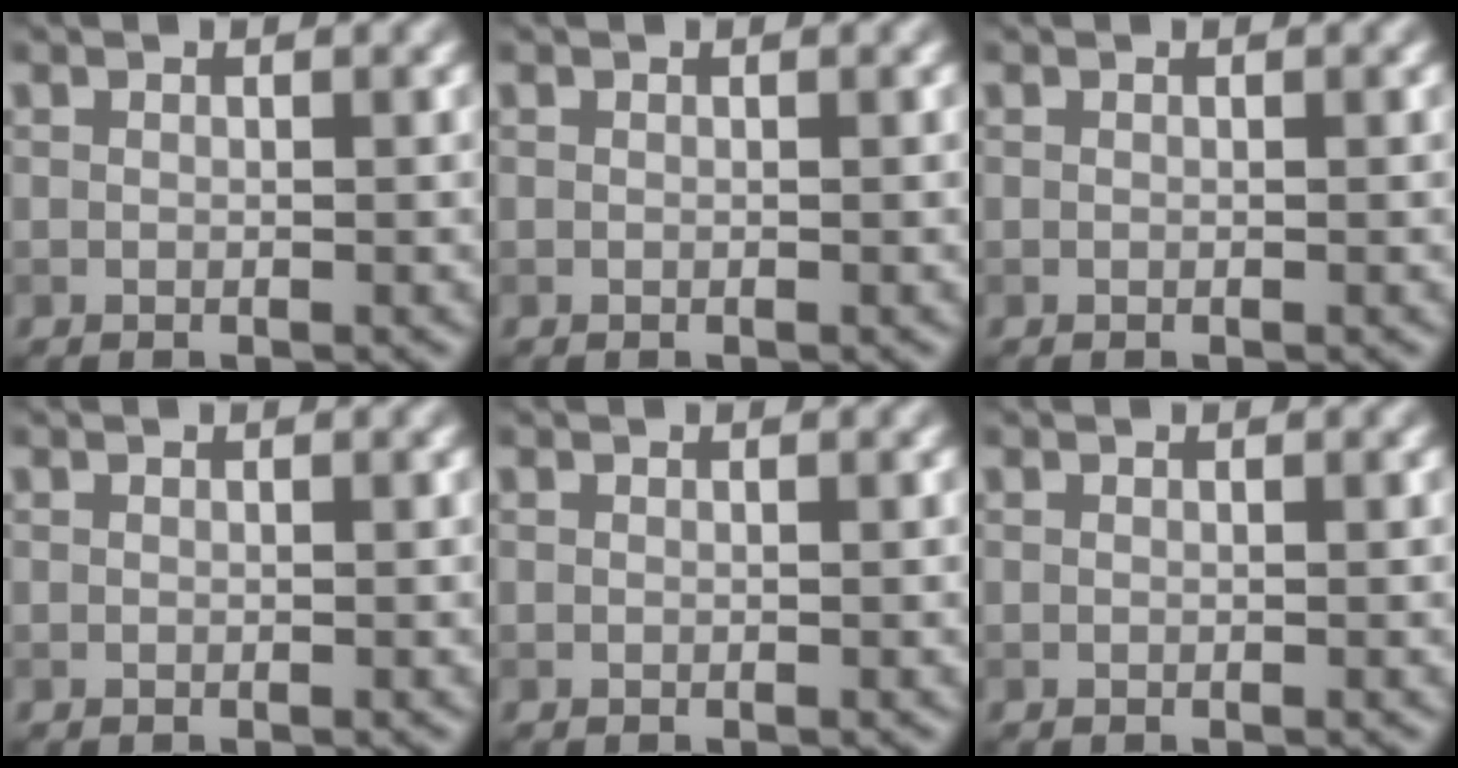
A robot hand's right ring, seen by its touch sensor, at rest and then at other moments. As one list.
[{"total": 0.0}, {"total": 0.0}, {"total": 0.0}, {"total": 0.0}, {"total": 0.0}]